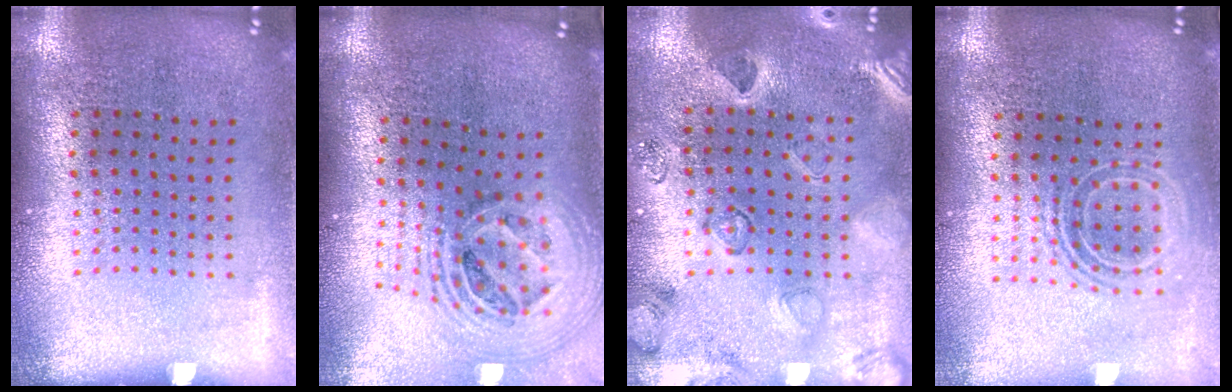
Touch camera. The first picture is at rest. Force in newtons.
{"total": 2.7, "press": 2.0, "slide": 1.9}
{"total": 2.3, "press": 2.1, "slide": 1.0}
{"total": 1.7, "press": 1.3, "slide": 1.0}